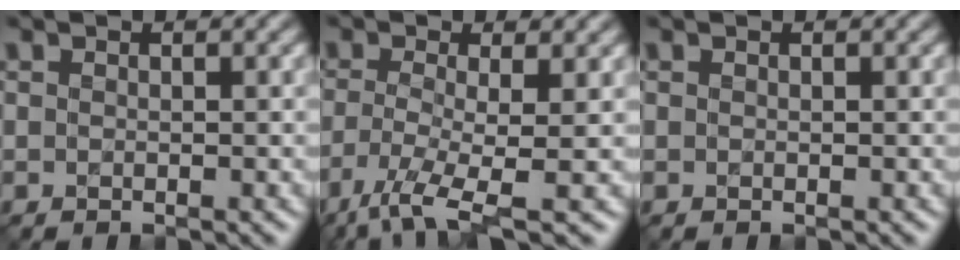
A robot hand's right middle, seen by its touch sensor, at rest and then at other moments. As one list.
[{"total": 4.9, "force": [-2.5, 1.0, 4.2], "torque": [-0.085, -0.006, -0.057]}, {"total": 0.0}]